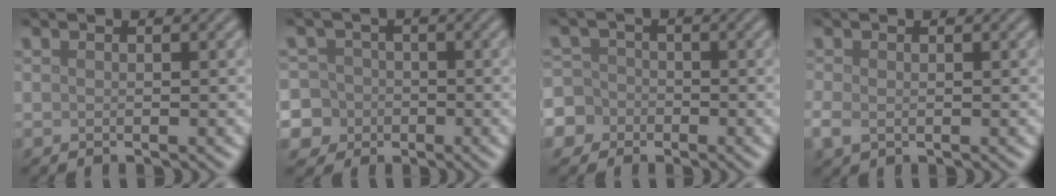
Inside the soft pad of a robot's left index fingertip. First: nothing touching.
{"total": 8.9, "force": [-3.0, 8.1, 1.9], "torque": [-0.049, -0.001, -0.088]}
{"total": 6.5, "force": [-3.0, 5.6, 1.1], "torque": [-0.027, -0.003, -0.080]}
{"total": 1.5, "force": [-0.3, 1.1, 0.9], "torque": [-0.024, -0.007, -0.005]}